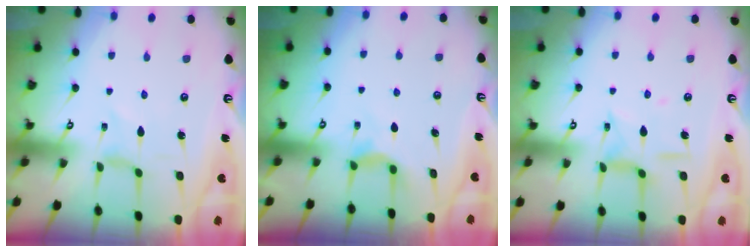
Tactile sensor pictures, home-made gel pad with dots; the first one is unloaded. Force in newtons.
{"total": 3.2, "press": 3.2, "slide": 0.4}
{"total": 8.2, "press": 8.2, "slide": 0.5}